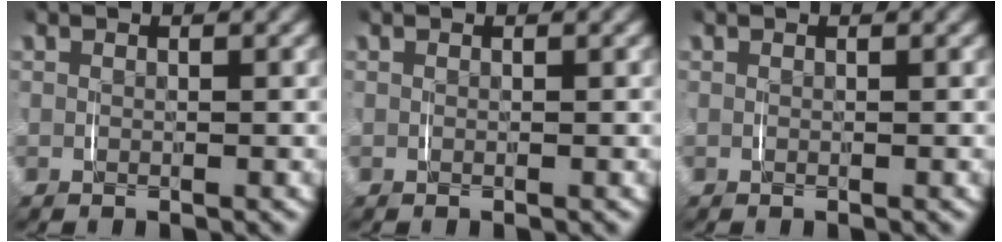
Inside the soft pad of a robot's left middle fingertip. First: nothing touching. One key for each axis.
{"total": 0.0}
{"total": 0.0}